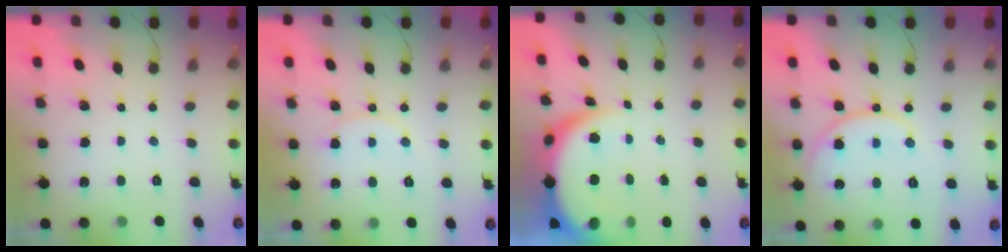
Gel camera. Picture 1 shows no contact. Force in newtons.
{"total": 9.0, "press": 9.0, "slide": 0.7}
{"total": 8.3, "press": 8.2, "slide": 1.1}
{"total": 13.5, "press": 13.5, "slide": 0.9}